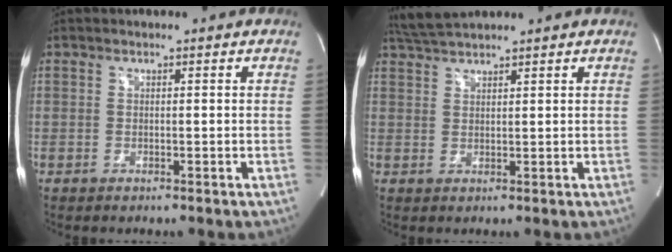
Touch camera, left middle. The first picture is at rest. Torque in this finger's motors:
{"motor_torque": [0.20, -0.21, -0.06, 0.01]}